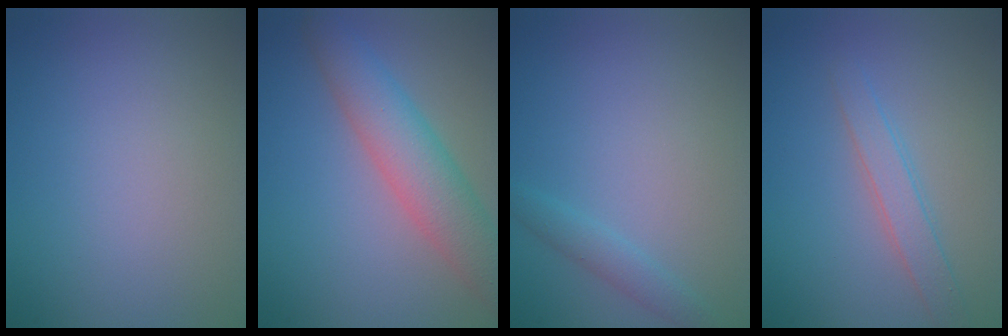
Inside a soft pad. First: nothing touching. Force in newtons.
{"total": 5.4, "press": 5.4, "slide": 0.3}
{"total": 1.5, "press": 1.5, "slide": 0.1}
{"total": 2.0, "press": 2.0, "slide": 0.1}